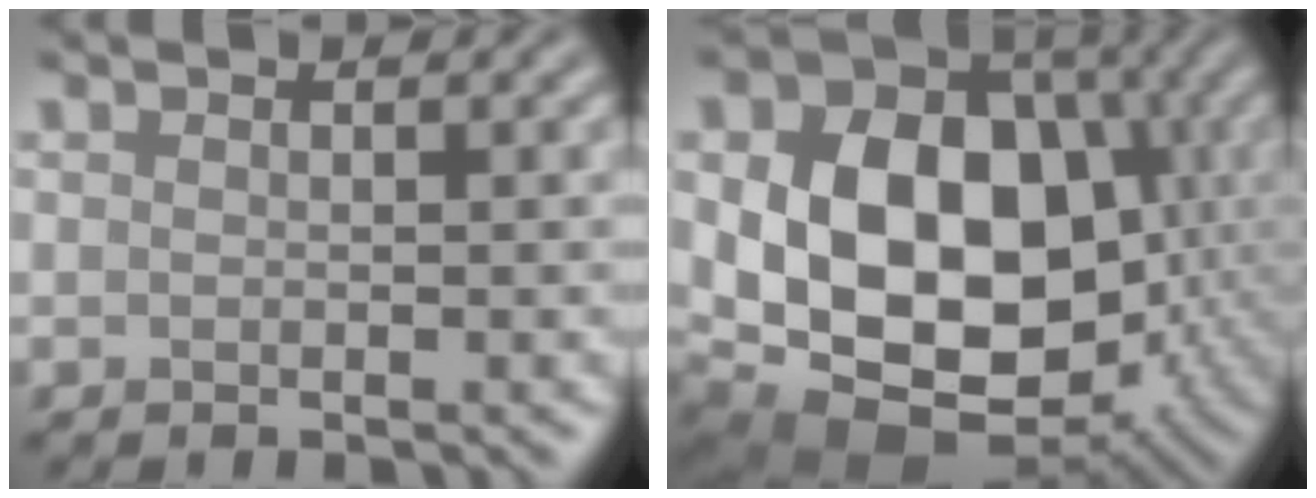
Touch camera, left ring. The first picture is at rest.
{"total": 17.1, "force": [-1.5, 12.8, 11.3], "torque": [-0.166, -0.007, -0.025]}